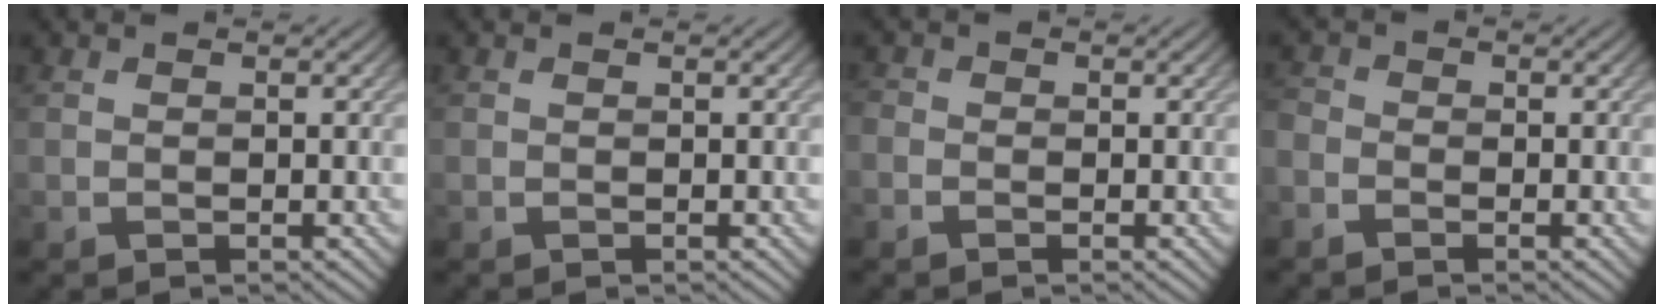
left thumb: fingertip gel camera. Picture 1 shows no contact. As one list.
[{"total": 0.0}, {"total": 1.6, "force": [-1.0, 1.2, 0.4], "torque": [-0.008, -0.002, -0.023]}, {"total": 2.3, "force": [-1.6, 1.4, 0.7], "torque": [-0.019, 0.000, -0.045]}]